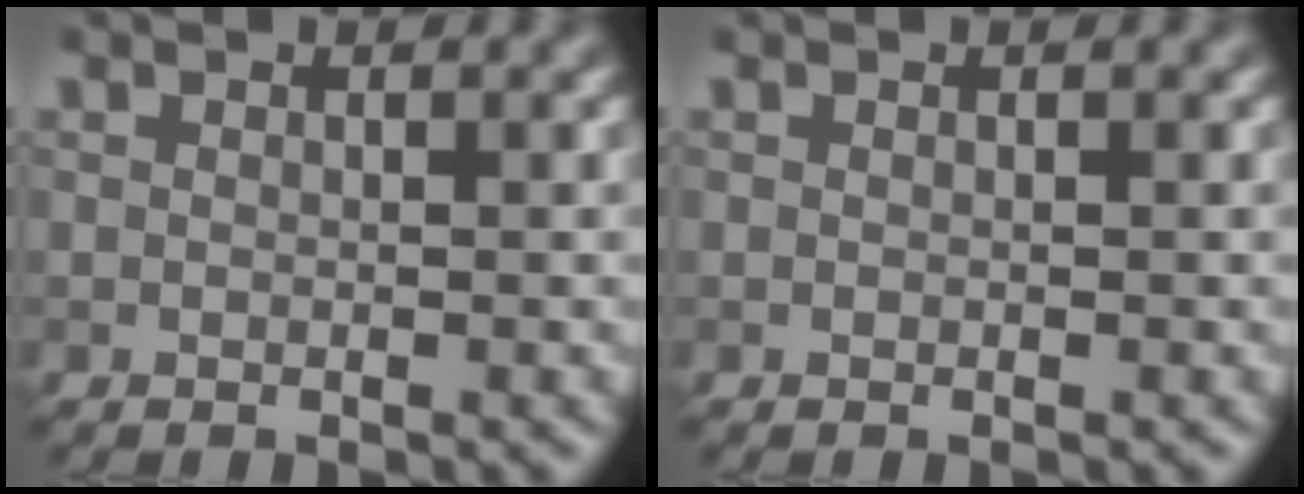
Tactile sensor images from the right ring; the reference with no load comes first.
{"total": 0.0}